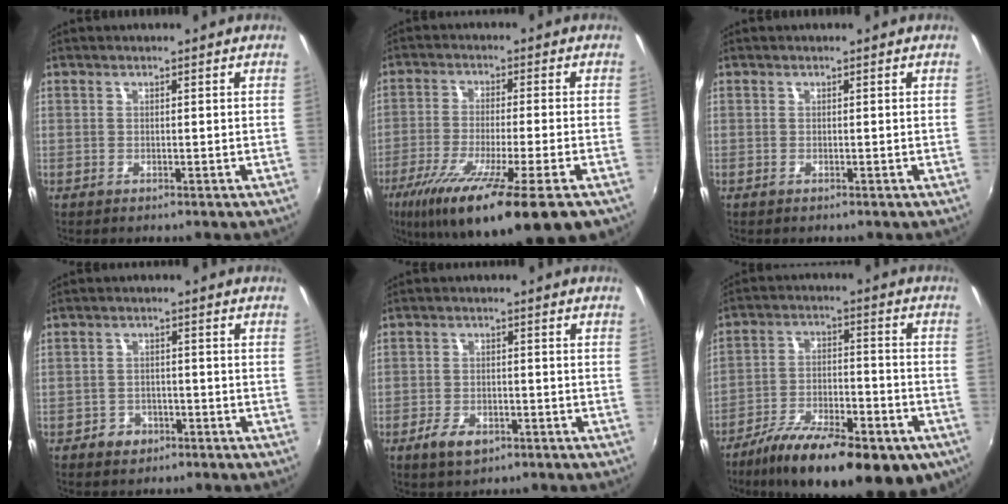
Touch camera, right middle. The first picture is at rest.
{"total": 19.0, "force": [-11.2, 2.2, 15.2], "torque": [-0.271, -0.067, -0.186]}
{"total": 0.0}
{"total": 3.9, "force": [-2.4, 2.9, 0.7], "torque": [-0.028, 0.005, -0.037]}
{"total": 4.4, "force": [-2.7, 2.5, 2.5], "torque": [-0.062, -0.005, -0.046]}
{"total": 23.2, "force": [-15.4, 8.2, 15.2], "torque": [-0.262, -0.045, -0.226]}